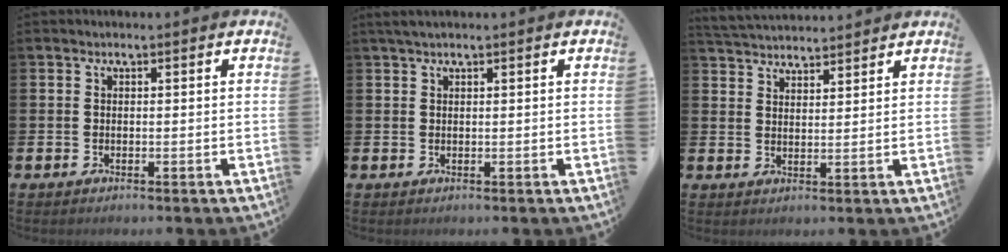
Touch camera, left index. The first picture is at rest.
{"total": 1.3, "force": [1.0, 0.2, 0.8], "torque": [-0.012, 0.002, 0.016]}
{"total": 4.2, "force": [4.1, 0.7, 0.0], "torque": [-0.018, -0.018, 0.076]}